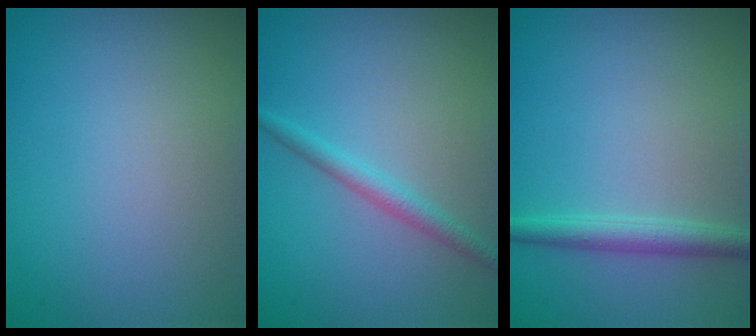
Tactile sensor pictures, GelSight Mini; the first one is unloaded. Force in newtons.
{"total": 1.8, "press": 1.8, "slide": 0.1}
{"total": 2.3, "press": 2.3, "slide": 0.1}